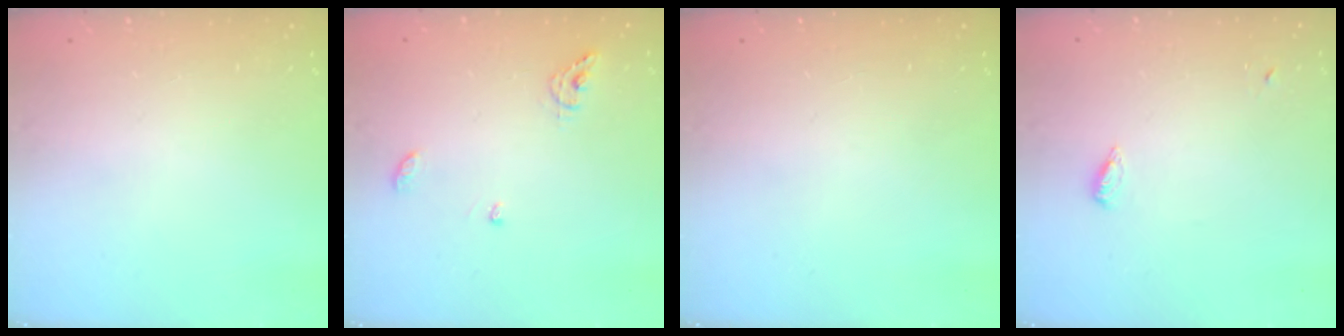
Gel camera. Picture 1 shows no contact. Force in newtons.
{"total": 6.8, "press": 6.8, "slide": 0.5}
{"total": 0.0}
{"total": 3.1, "press": 3.0, "slide": 0.7}